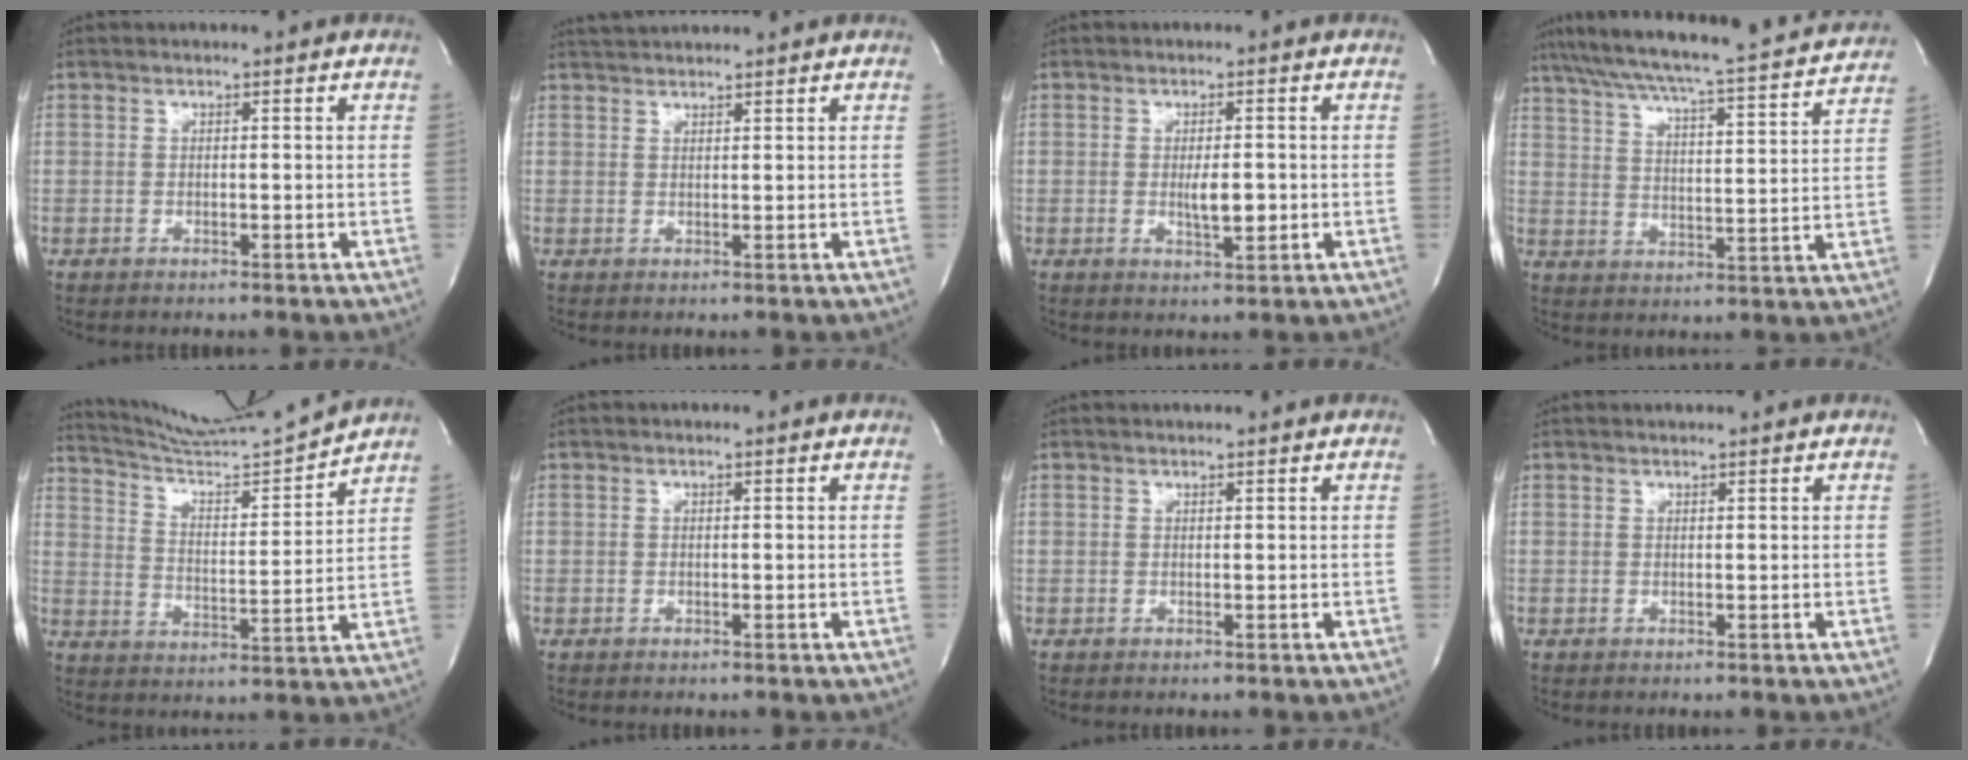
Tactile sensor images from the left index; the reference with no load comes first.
{"total": 3.6, "force": [3.6, -0.2, 0.7], "torque": [-0.012, 0.029, 0.065]}
{"total": 3.3, "force": [-0.3, 0.8, 3.1], "torque": [-0.056, -0.004, -0.003]}
{"total": 23.5, "force": [21.2, 1.3, 10.0], "torque": [-0.171, -0.016, 0.287]}
{"total": 13.3, "force": [12.9, -2.6, 2.4], "torque": [-0.049, -0.039, 0.216]}
{"total": 0.0}
{"total": 1.2, "force": [1.2, -0.2, 0.3], "torque": [-0.003, 0.009, 0.022]}
{"total": 1.5, "force": [1.4, -0.2, 0.3], "torque": [-0.004, 0.009, 0.025]}